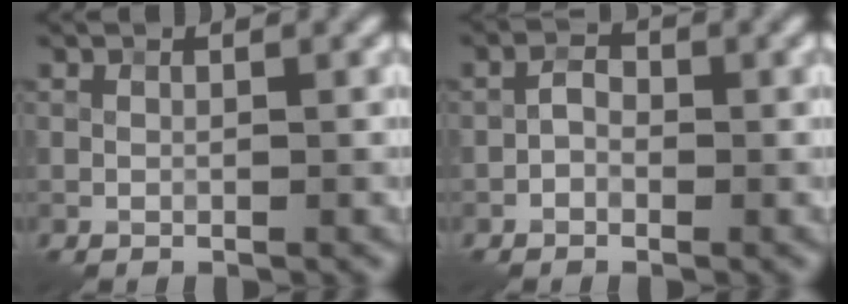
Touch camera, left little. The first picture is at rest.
{"total": 1.4, "force": [-0.6, 0.9, 0.9], "torque": [-0.014, 0.006, -0.015]}